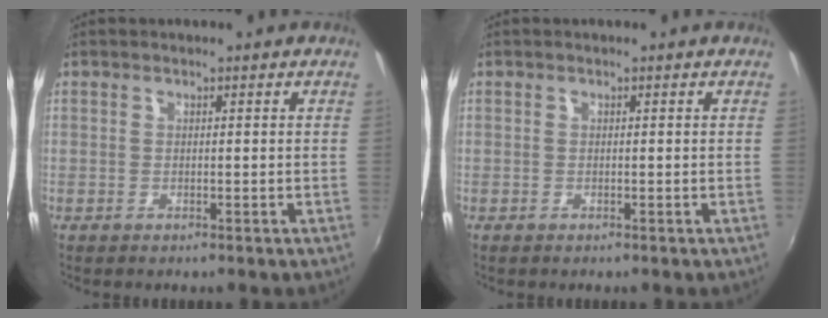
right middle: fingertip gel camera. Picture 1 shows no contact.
{"total": 0.0}